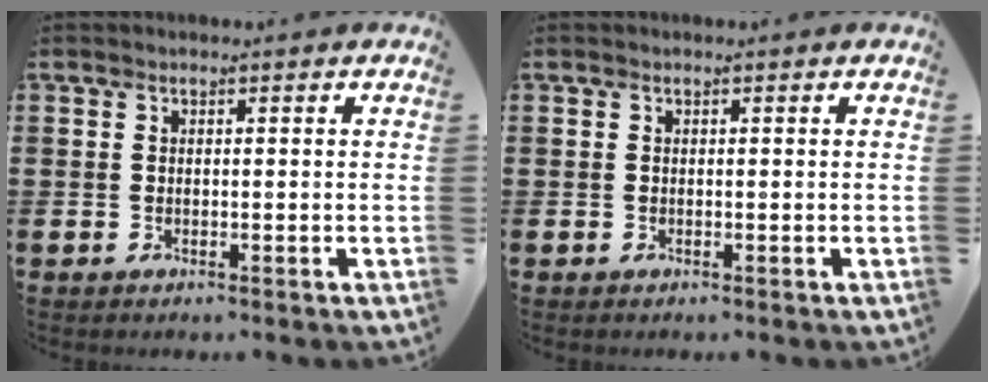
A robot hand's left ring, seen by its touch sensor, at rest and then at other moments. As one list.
[{"total": 0.0}]